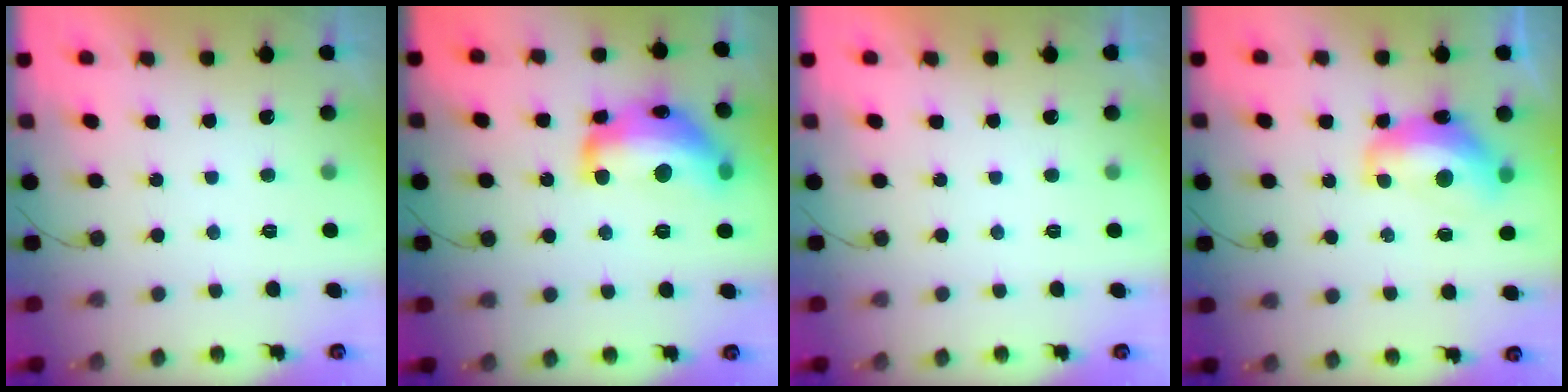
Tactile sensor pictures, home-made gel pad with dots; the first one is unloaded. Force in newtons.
{"total": 18.0, "press": 18.0, "slide": 1.2}
{"total": 0.0}
{"total": 11.9, "press": 11.9, "slide": 1.0}